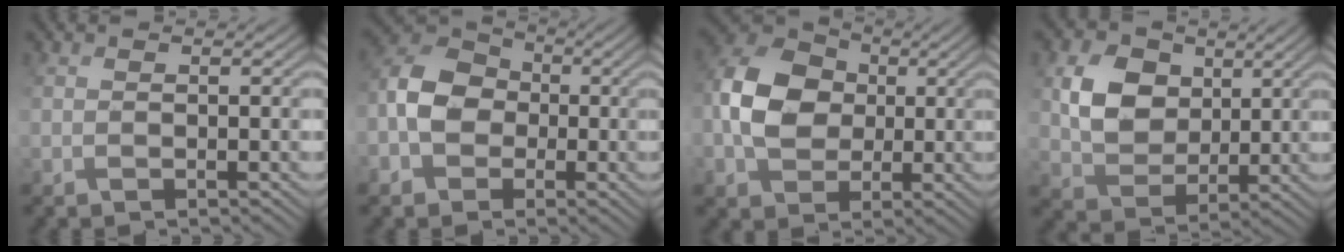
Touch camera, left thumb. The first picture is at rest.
{"total": 6.7, "force": [-1.3, 5.6, 3.6], "torque": [-0.101, 0.006, -0.041]}
{"total": 8.3, "force": [0.6, 6.7, 4.8], "torque": [-0.115, 0.020, -0.001]}
{"total": 7.0, "force": [3.1, 5.5, 3.0], "torque": [-0.074, 0.008, 0.049]}